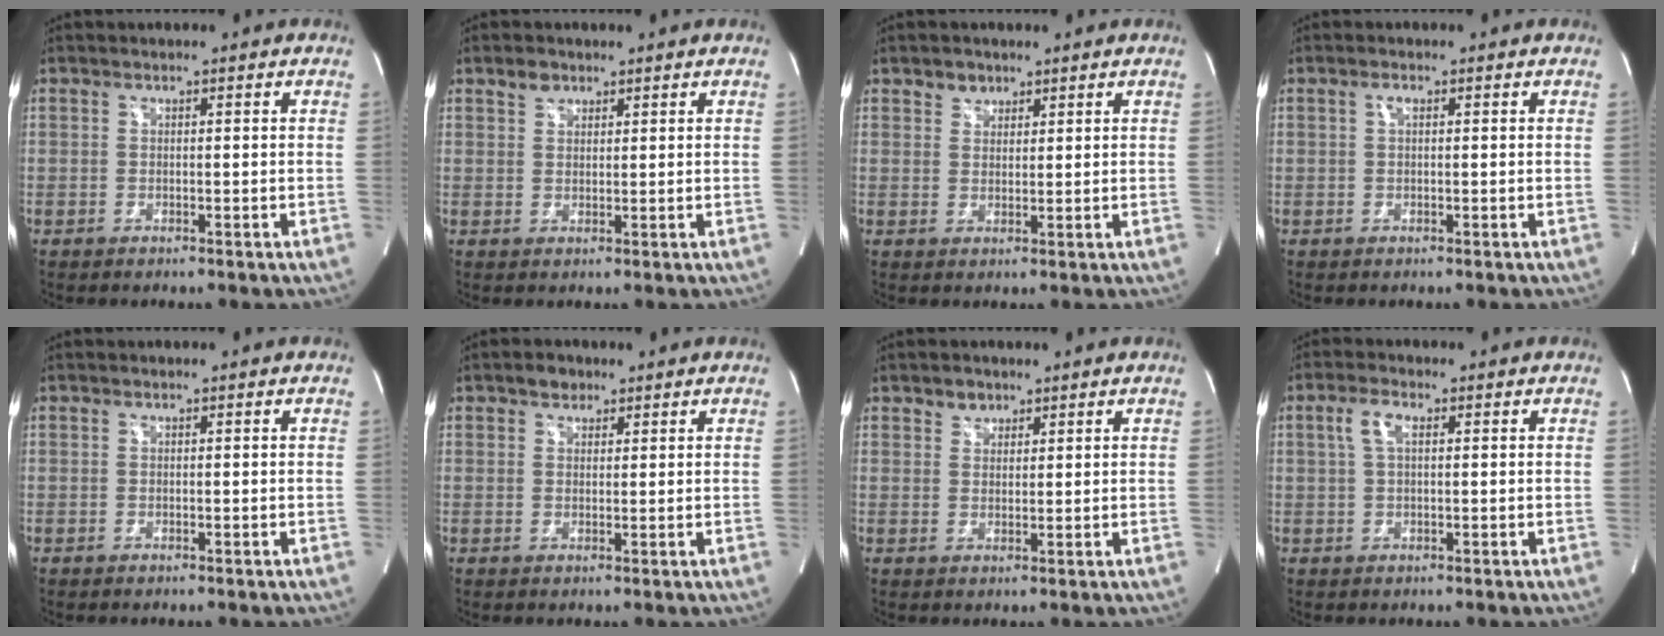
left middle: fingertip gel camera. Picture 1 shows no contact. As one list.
[{"total": 2.1, "force": [1.5, 1.4, 0.5], "torque": [-0.010, 0.005, 0.027]}, {"total": 2.3, "force": [1.6, 1.6, 0.2], "torque": [0.000, 0.003, 0.025]}, {"total": 0.9, "force": [0.3, 0.3, 0.8], "torque": [-0.014, 0.003, 0.003]}, {"total": 0.0}, {"total": 2.2, "force": [1.5, 1.6, 0.6], "torque": [-0.010, 0.006, 0.022]}, {"total": 2.1, "force": [1.5, 1.4, 0.2], "torque": [0.000, 0.002, 0.024]}, {"total": 3.1, "force": [1.0, 1.2, 2.7], "torque": [-0.061, 0.013, 0.022]}]